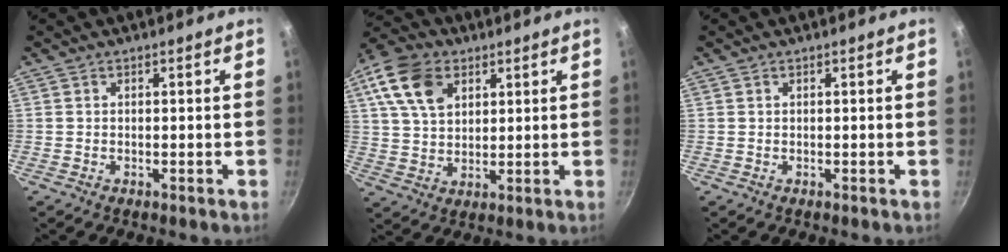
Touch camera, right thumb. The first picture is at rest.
{"total": 12.4, "force": [5.1, 8.5, 7.5], "torque": [-0.125, 0.000, 0.090]}
{"total": 0.0}